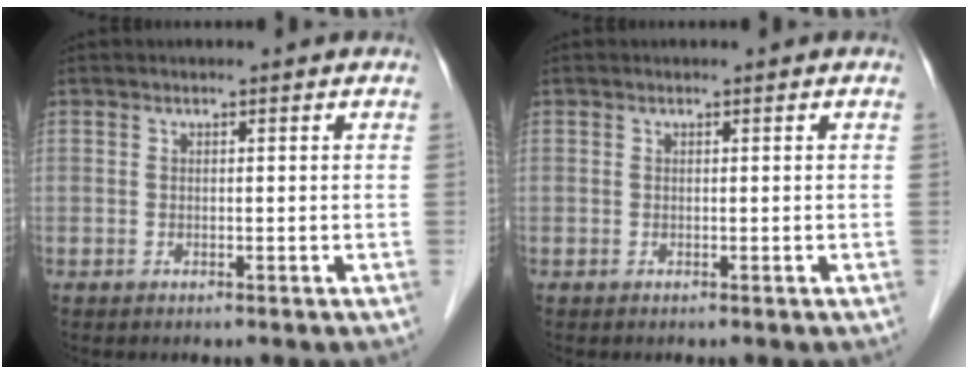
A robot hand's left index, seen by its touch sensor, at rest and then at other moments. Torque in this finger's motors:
{"motor_torque": [0.00, 0.00, 0.00, 0.00]}